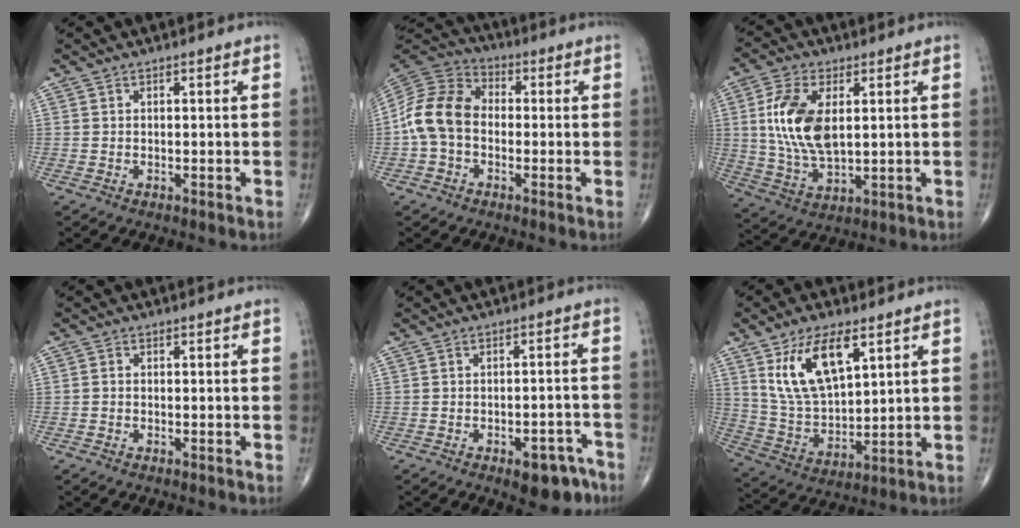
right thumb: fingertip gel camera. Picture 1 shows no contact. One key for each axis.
{"total": 12.2, "fx": -1.5, "fy": 9.0, "fz": 8.1, "tx": -0.152, "ty": 0.036, "tz": -0.041}
{"total": 13.4, "fx": 2.5, "fy": 7.0, "fz": 11.2, "tx": -0.224, "ty": -0.010, "tz": 0.053}
{"total": 0.8, "fx": -0.2, "fy": 0.6, "fz": 0.4, "tx": -0.005, "ty": 0.001, "tz": -0.007}
{"total": 7.2, "fx": -4.5, "fy": 3.6, "fz": 4.3, "tx": -0.032, "ty": 0.036, "tz": -0.053}
{"total": 14.6, "fx": 6.8, "fy": 6.8, "fz": 11.0, "tx": -0.191, "ty": -0.027, "tz": 0.141}